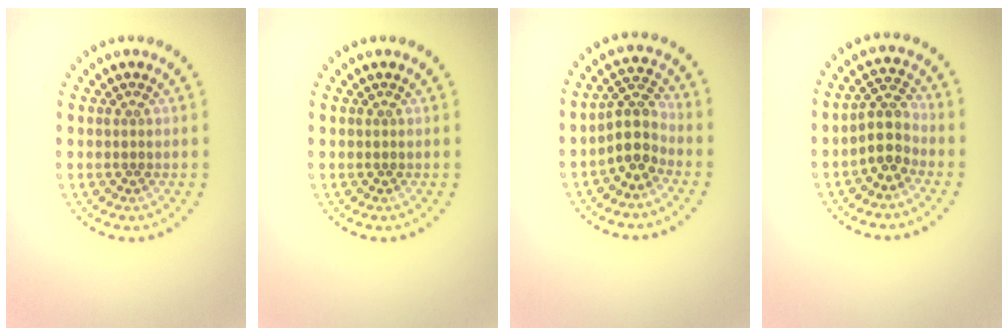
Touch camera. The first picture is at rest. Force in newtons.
{"total": 0.0}
{"total": 3.2, "press": 2.5, "slide": 1.9}
{"total": 2.7, "press": 2.2, "slide": 1.6}